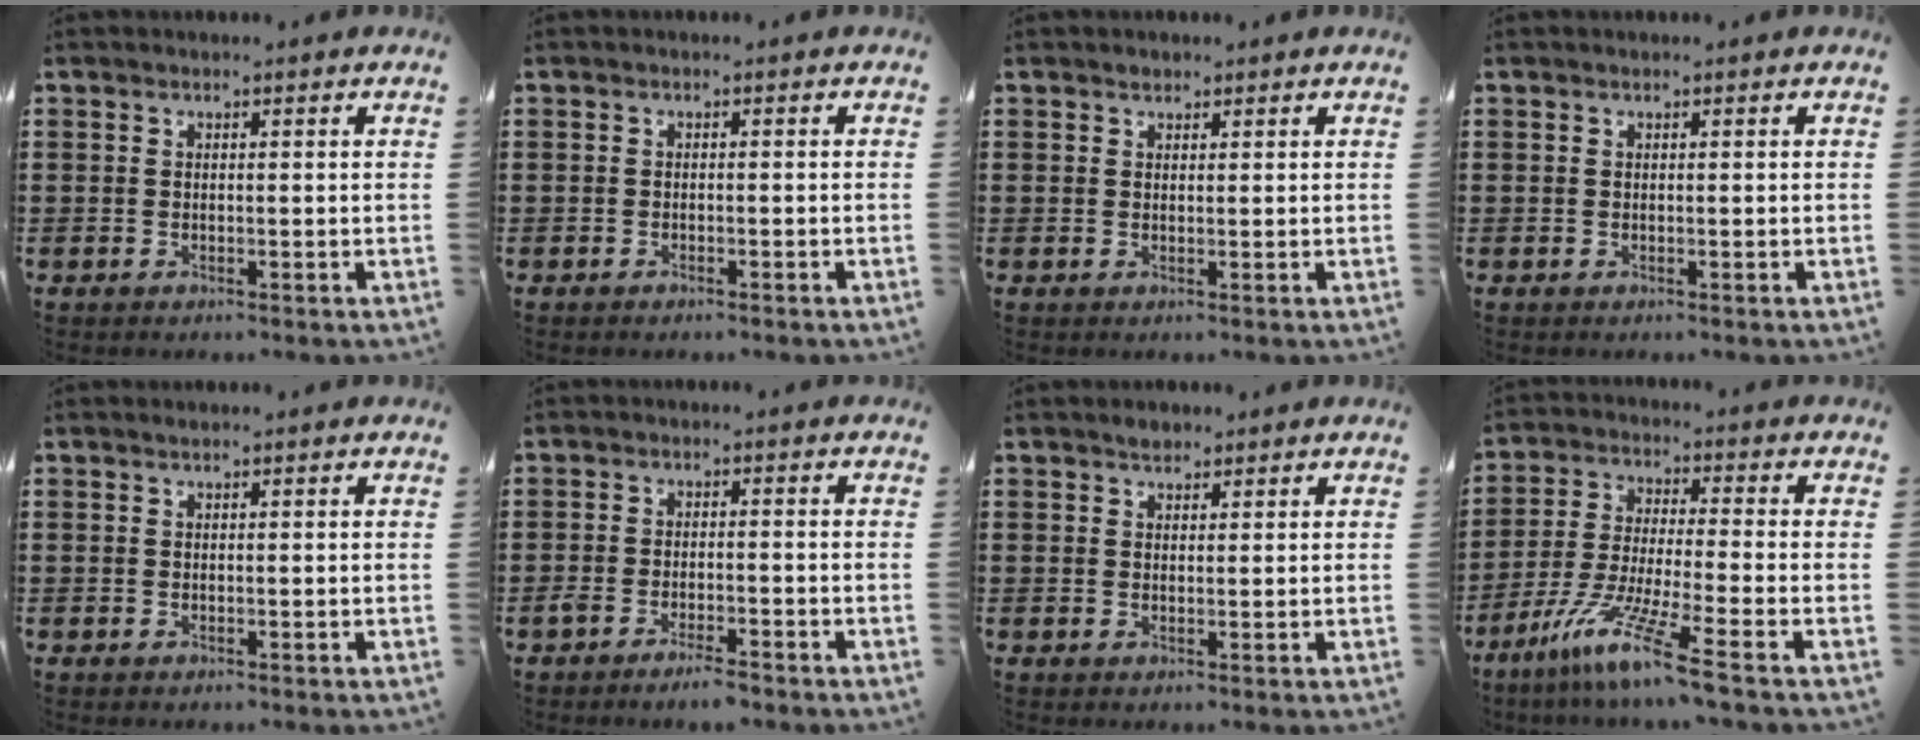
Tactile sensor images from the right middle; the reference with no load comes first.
{"total": 0.5, "force": [-0.5, 0.0, 0.2], "torque": [-0.005, -0.003, -0.009]}
{"total": 0.9, "force": [0.8, 0.5, -0.1], "torque": [-0.001, -0.001, 0.015]}
{"total": 0.0}
{"total": 0.0}
{"total": 2.8, "force": [-2.3, 0.4, 1.7], "torque": [-0.028, 0.005, -0.042]}
{"total": 1.6, "force": [1.3, 0.8, 0.3], "torque": [-0.007, 0.004, 0.025]}
{"total": 10.0, "force": [-7.0, -0.3, 7.0], "torque": [-0.153, -0.014, -0.143]}